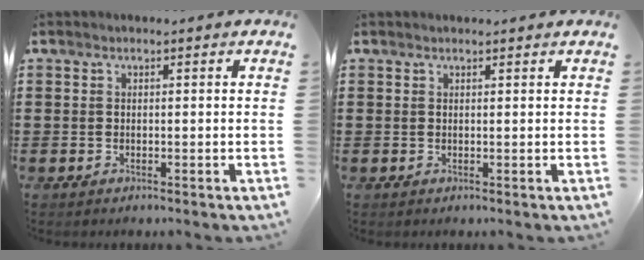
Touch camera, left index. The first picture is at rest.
{"total": 0.7, "force": [0.6, 0.0, 0.2], "torque": [-0.005, -0.001, 0.013]}